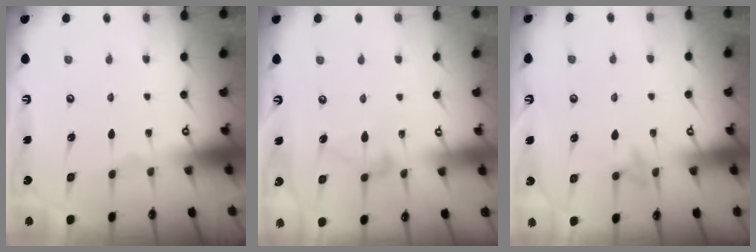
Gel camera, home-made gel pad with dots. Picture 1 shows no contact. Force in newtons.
{"total": 9.8, "press": 9.8, "slide": 0.2}
{"total": 6.8, "press": 6.7, "slide": 0.9}